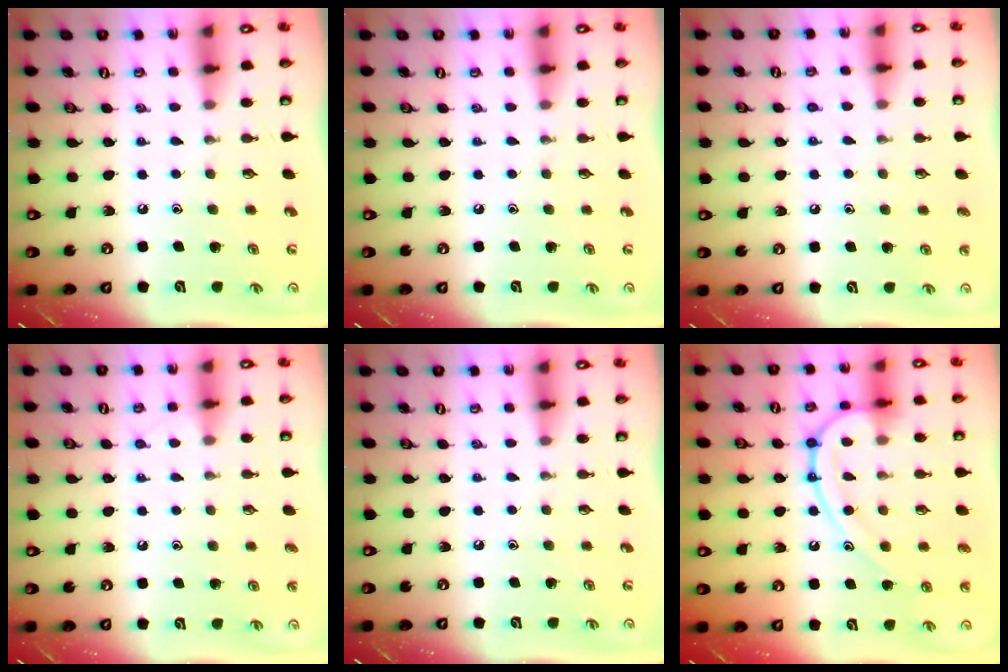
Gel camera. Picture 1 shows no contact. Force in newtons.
{"total": 0.0}
{"total": 7.2, "press": 7.2, "slide": 0.8}
{"total": 4.2, "press": 4.2, "slide": 0.4}
{"total": 0.0}
{"total": 14.8, "press": 14.8, "slide": 1.5}